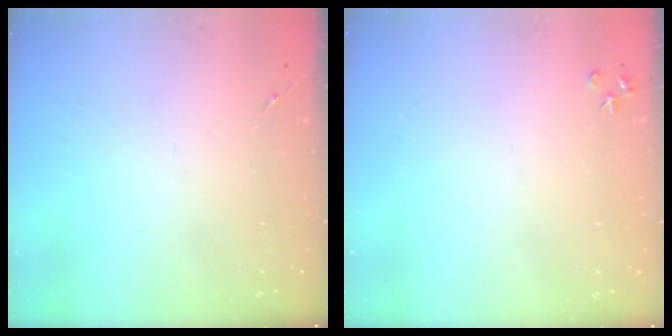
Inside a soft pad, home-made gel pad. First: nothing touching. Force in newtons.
{"total": 3.1, "press": 3.1, "slide": 0.4}